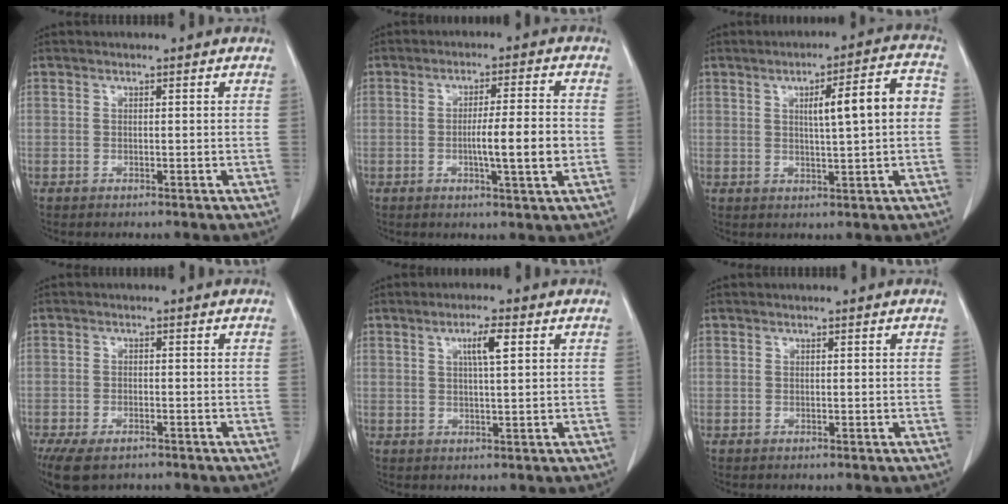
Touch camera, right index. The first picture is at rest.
{"total": 7.5, "force": [-1.3, 0.0, 7.4], "torque": [-0.118, -0.004, -0.023]}
{"total": 8.9, "force": [1.0, 1.1, 8.8], "torque": [-0.127, 0.022, 0.016]}
{"total": 7.4, "force": [-5.2, 3.4, 4.0], "torque": [-0.077, -0.011, -0.082]}
{"total": 4.0, "force": [1.5, 0.4, 3.7], "torque": [-0.064, 0.002, 0.024]}
{"total": 0.0}